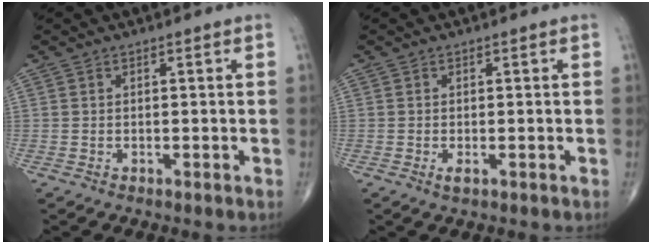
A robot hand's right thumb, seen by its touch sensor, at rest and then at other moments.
{"total": 1.1, "force": [-0.4, 0.3, 0.9], "torque": [-0.016, -0.004, -0.006]}